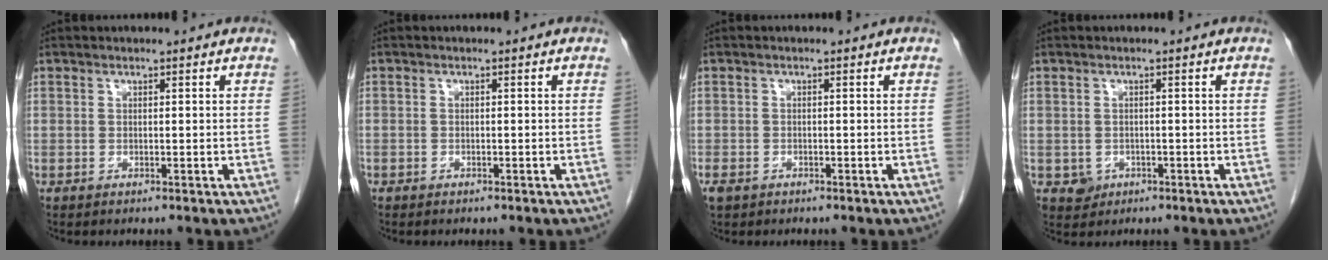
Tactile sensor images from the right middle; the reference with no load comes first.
{"total": 0.6, "force": [-0.4, 0.4, 0.1], "torque": [-0.006, 0.002, -0.008]}
{"total": 2.2, "force": [-1.4, 1.4, 0.8], "torque": [-0.021, -0.002, -0.021]}
{"total": 2.2, "force": [-0.8, 2.0, 0.5], "torque": [-0.007, 0.004, -0.006]}